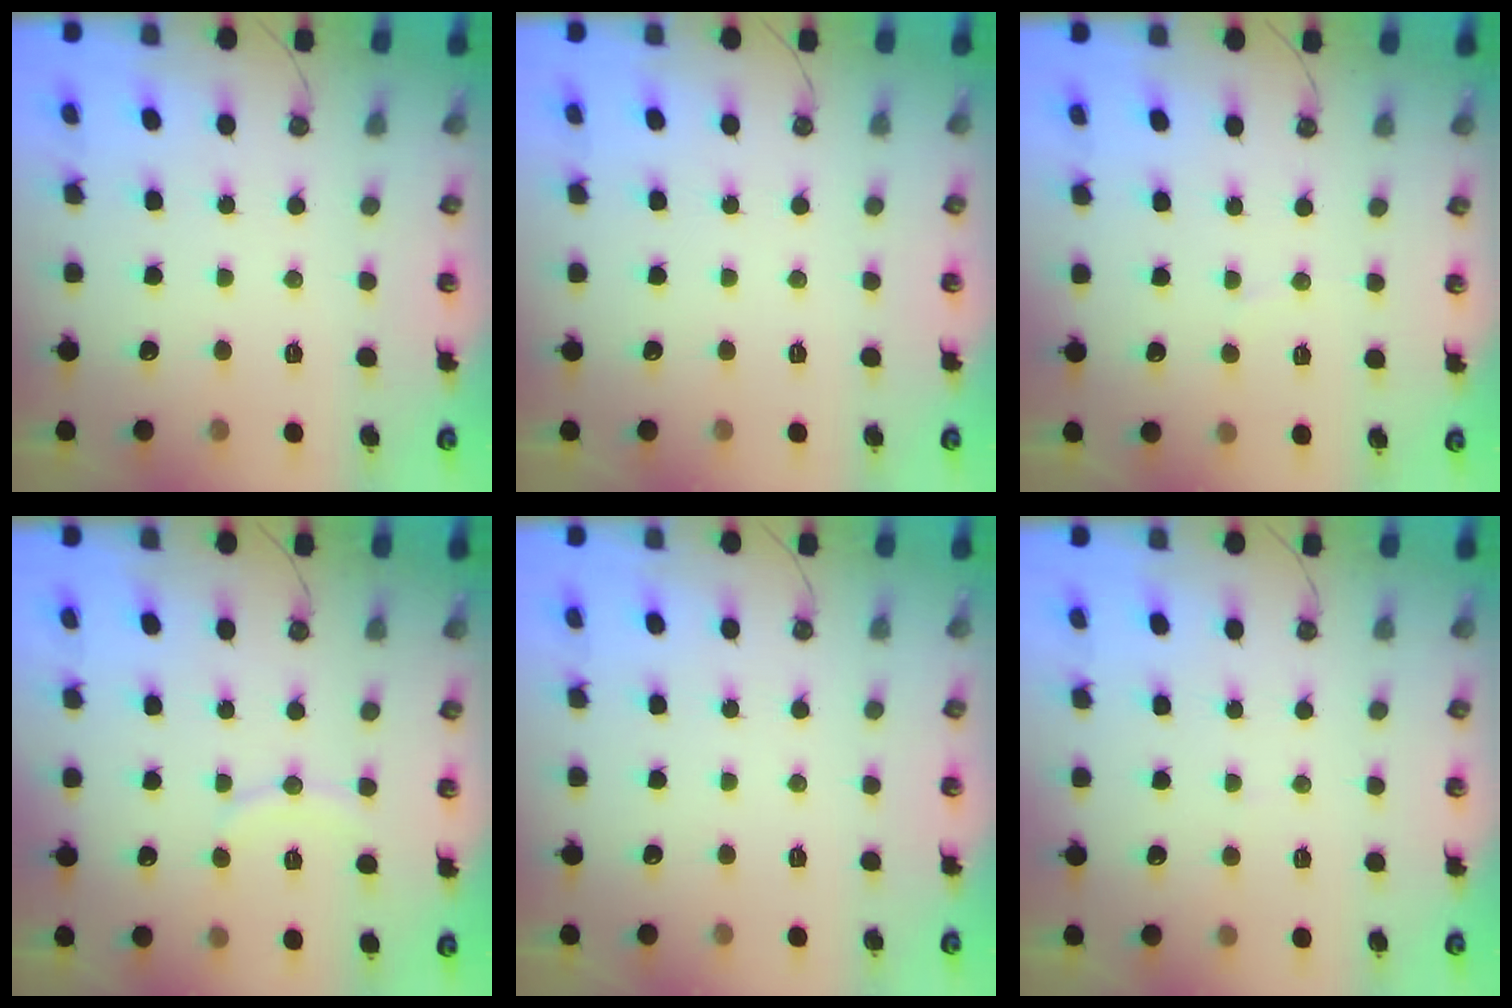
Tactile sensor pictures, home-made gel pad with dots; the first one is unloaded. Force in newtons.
{"total": 0.0}
{"total": 2.9, "press": 2.9, "slide": 0.2}
{"total": 5.6, "press": 5.6, "slide": 0.6}
{"total": 0.0}
{"total": 1.9, "press": 1.9, "slide": 0.2}